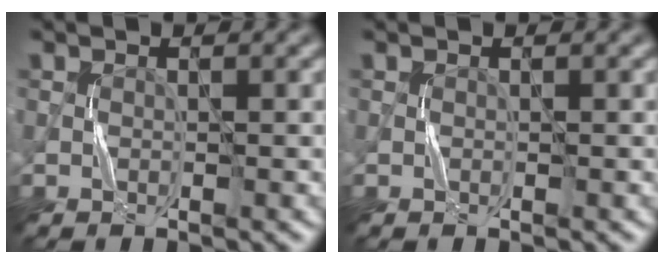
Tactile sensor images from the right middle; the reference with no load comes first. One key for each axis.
{"total": 0.0}